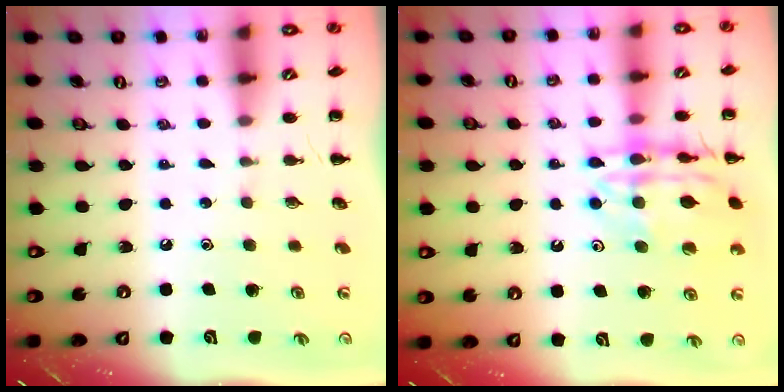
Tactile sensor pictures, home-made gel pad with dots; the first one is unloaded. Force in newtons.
{"total": 15.9, "press": 15.8, "slide": 1.6}